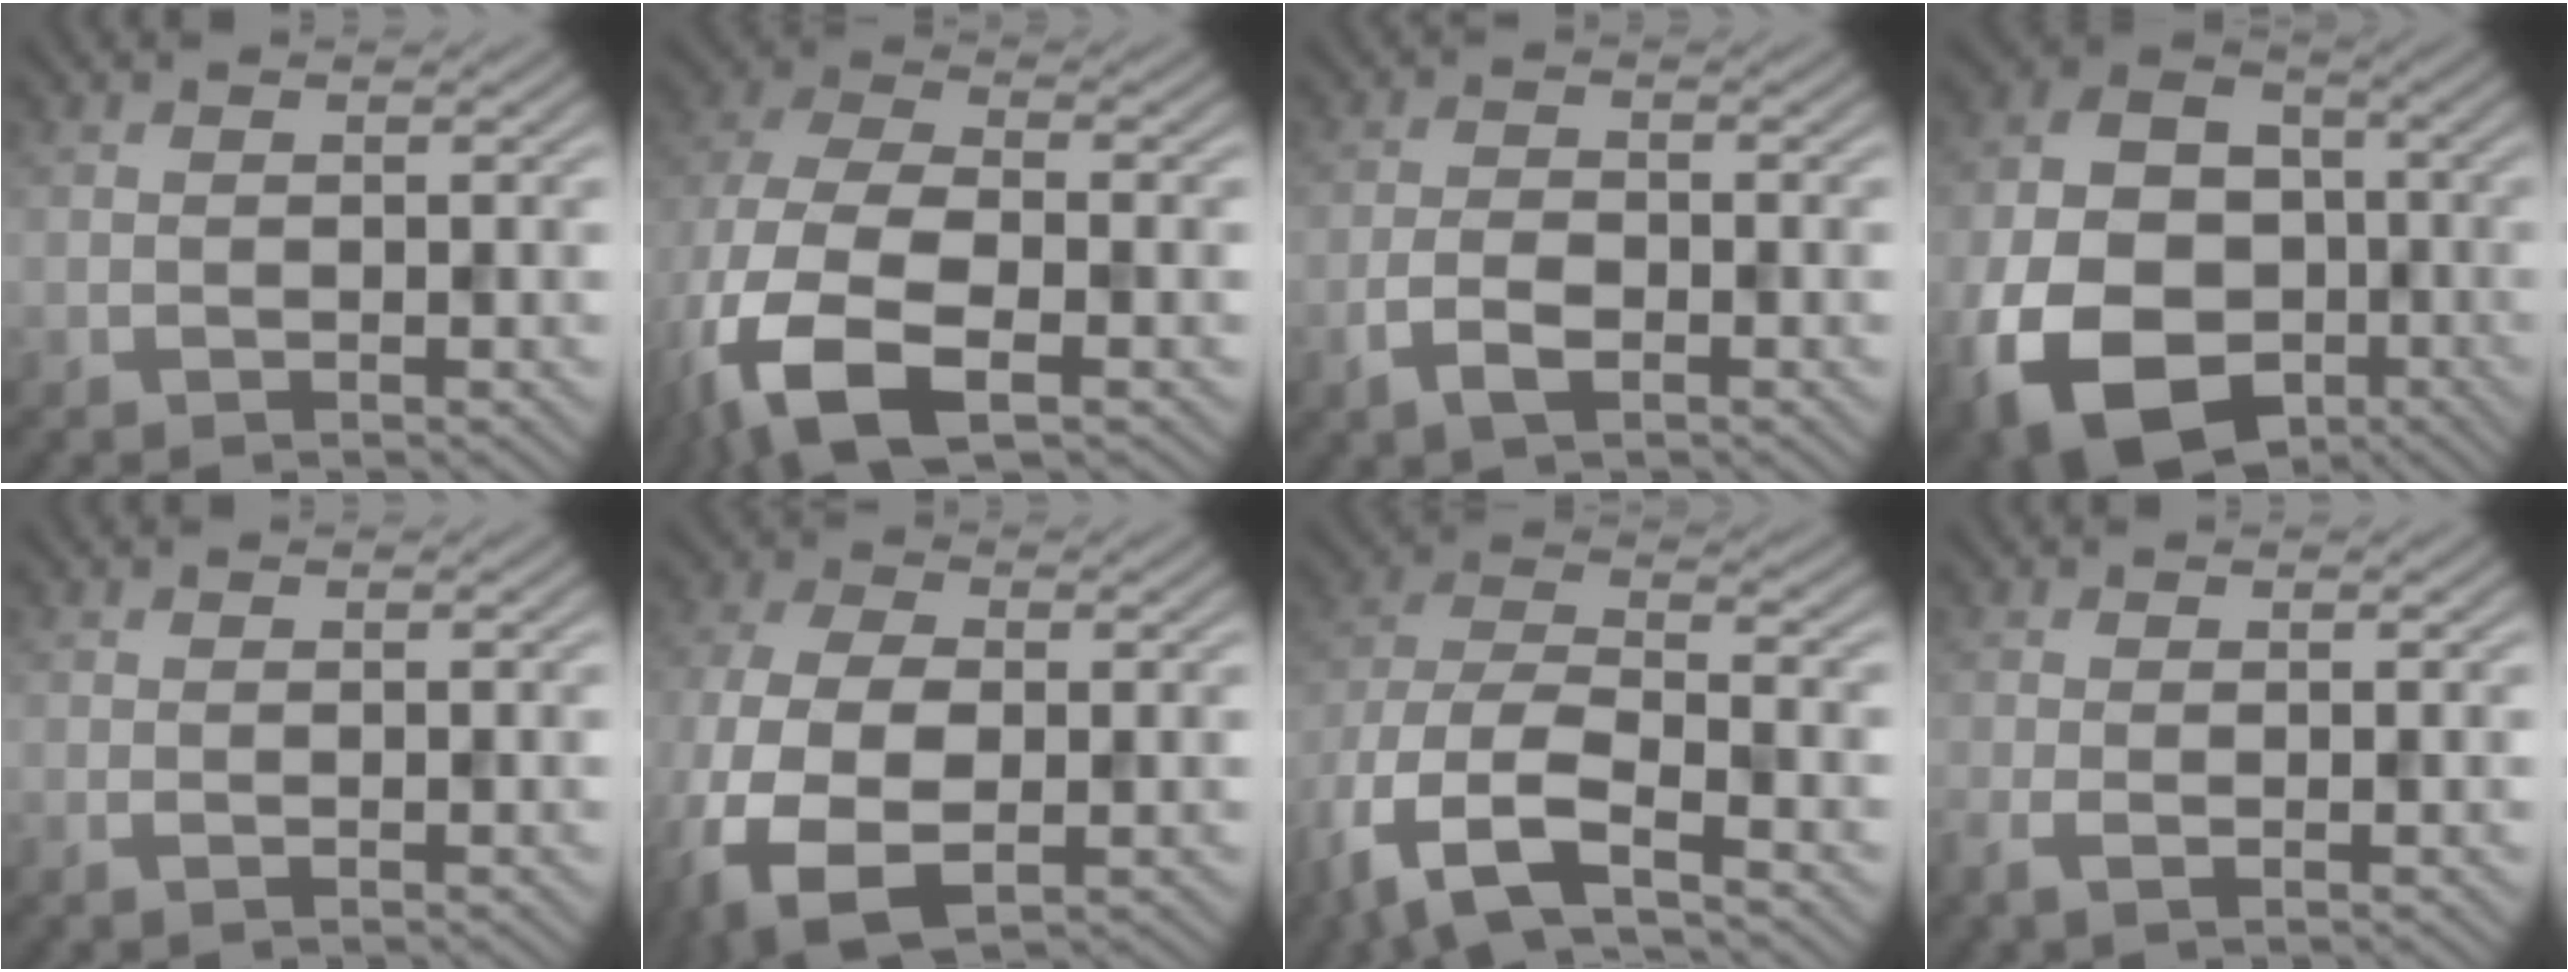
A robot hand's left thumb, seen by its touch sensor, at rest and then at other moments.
{"total": 14.1, "force": [-6.5, 6.6, 10.6], "torque": [-0.266, -0.026, -0.132]}
{"total": 3.3, "force": [-1.8, 1.5, 2.4], "torque": [-0.050, -0.001, -0.039]}
{"total": 16.2, "force": [-5.9, 12.0, 9.2], "torque": [-0.205, -0.036, -0.111]}
{"total": 0.5, "force": [-0.1, 0.2, 0.5], "torque": [-0.011, -0.003, -0.001]}
{"total": 10.9, "force": [-4.2, 6.1, 8.0], "torque": [-0.222, -0.033, -0.074]}
{"total": 11.8, "force": [-6.7, 4.7, 8.5], "torque": [-0.185, -0.018, -0.146]}
{"total": 1.7, "force": [-0.6, 0.6, 1.6], "torque": [-0.042, -0.007, -0.016]}